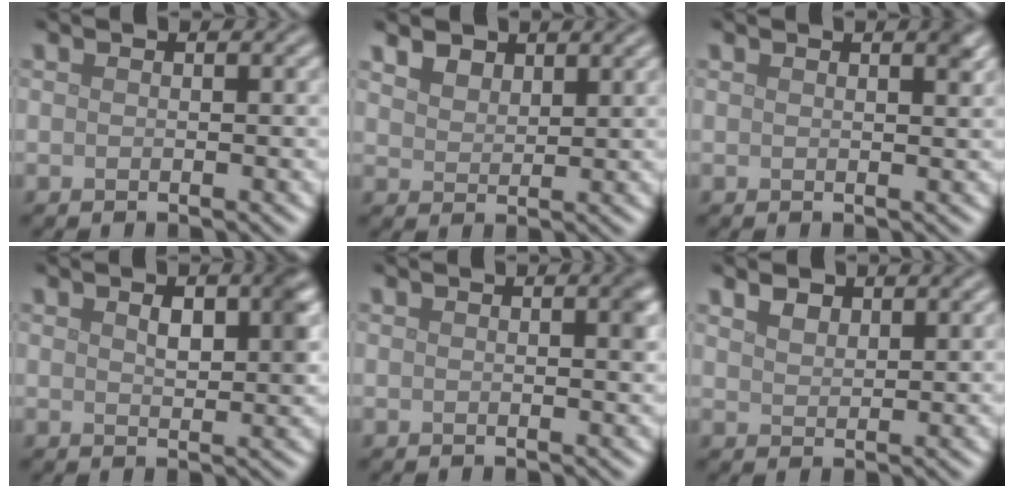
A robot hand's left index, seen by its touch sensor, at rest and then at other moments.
{"total": 3.3, "force": [2.6, 1.6, 1.2], "torque": [-0.034, 0.002, 0.047]}
{"total": 1.5, "force": [1.0, 0.4, 1.1], "torque": [-0.008, 0.004, 0.013]}
{"total": 3.7, "force": [1.2, 1.7, 3.1], "torque": [-0.045, 0.006, 0.020]}
{"total": 1.5, "force": [0.4, 0.4, 1.4], "torque": [-0.015, 0.003, 0.005]}
{"total": 1.9, "force": [1.5, 0.9, 0.7], "torque": [-0.017, 0.002, 0.031]}